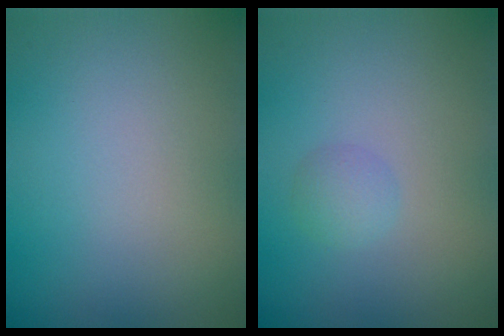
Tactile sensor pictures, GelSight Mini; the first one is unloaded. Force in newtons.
{"total": 1.3, "press": 1.3, "slide": 0.1}